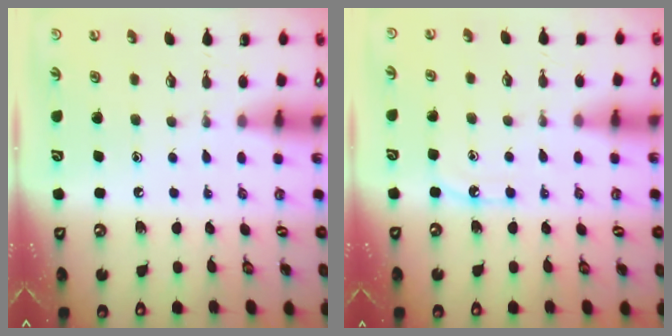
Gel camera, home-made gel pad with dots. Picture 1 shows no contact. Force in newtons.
{"total": 5.5, "press": 5.4, "slide": 0.7}